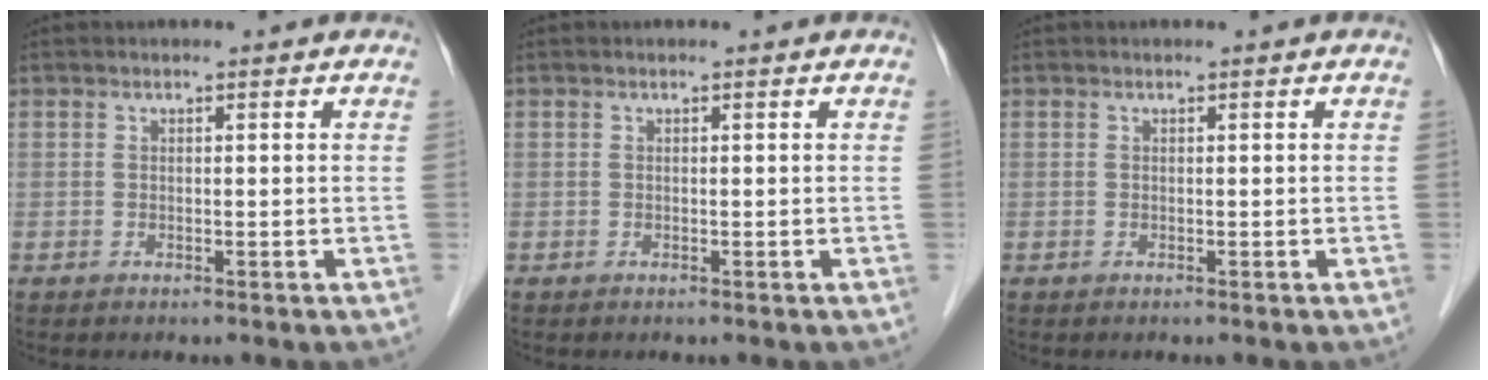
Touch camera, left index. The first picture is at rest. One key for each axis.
{"total": 0.0}
{"total": 0.0}